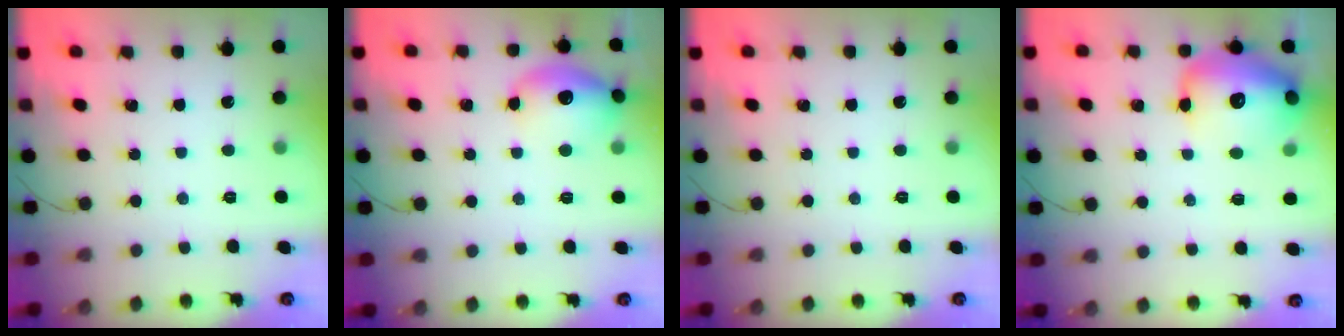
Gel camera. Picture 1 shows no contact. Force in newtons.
{"total": 12.5, "press": 12.4, "slide": 1.4}
{"total": 0.0}
{"total": 18.0, "press": 17.8, "slide": 2.6}